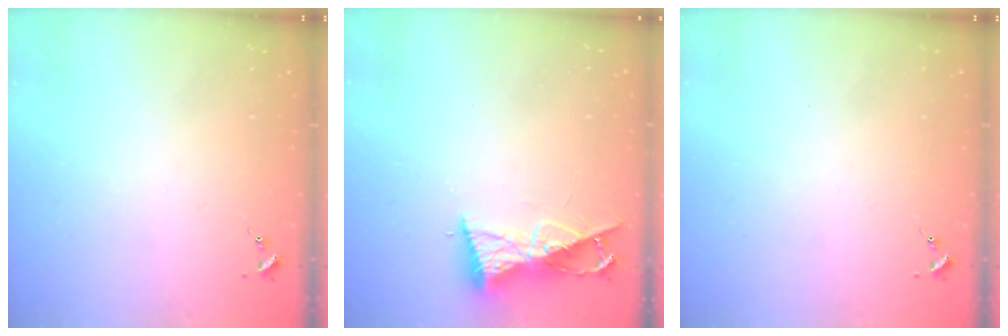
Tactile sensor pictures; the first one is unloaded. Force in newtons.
{"total": 8.9, "press": 8.9, "slide": 0.5}
{"total": 0.0}